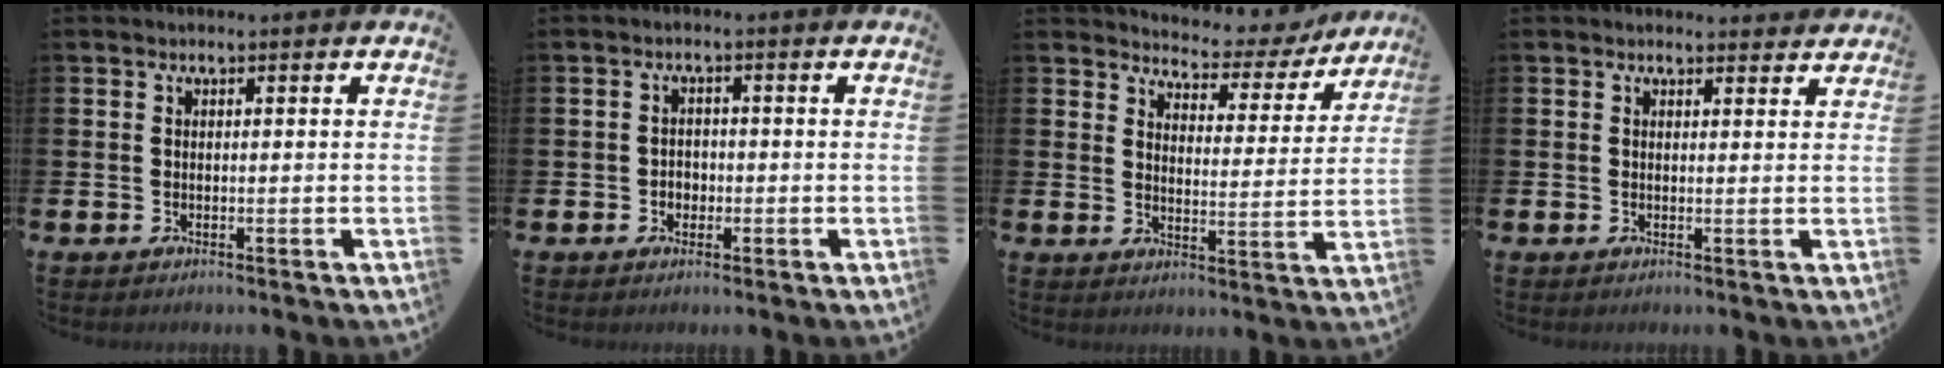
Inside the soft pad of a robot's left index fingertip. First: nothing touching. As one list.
[{"total": 1.9, "force": [-0.6, 1.7, 0.6], "torque": [-0.005, 0.001, -0.017]}, {"total": 4.6, "force": [4.3, 1.5, 0.7], "torque": [-0.026, -0.041, 0.067]}, {"total": 1.3, "force": [1.2, 0.4, 0.0], "torque": [0.007, -0.001, 0.020]}]